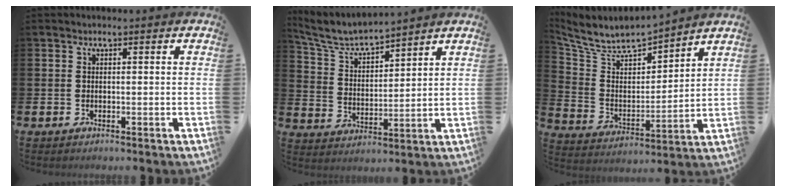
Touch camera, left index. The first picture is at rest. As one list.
[{"total": 5.9, "force": [5.6, 0.7, 1.6], "torque": [-0.053, -0.042, 0.095]}, {"total": 7.5, "force": [7.2, 1.6, 1.3], "torque": [-0.064, -0.061, 0.124]}]